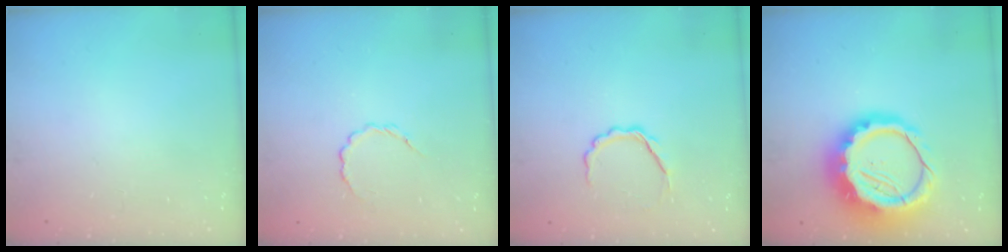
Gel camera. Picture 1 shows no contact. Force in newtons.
{"total": 2.9, "press": 2.7, "slide": 1.0}
{"total": 4.7, "press": 4.6, "slide": 1.3}
{"total": 16.2, "press": 15.8, "slide": 3.5}